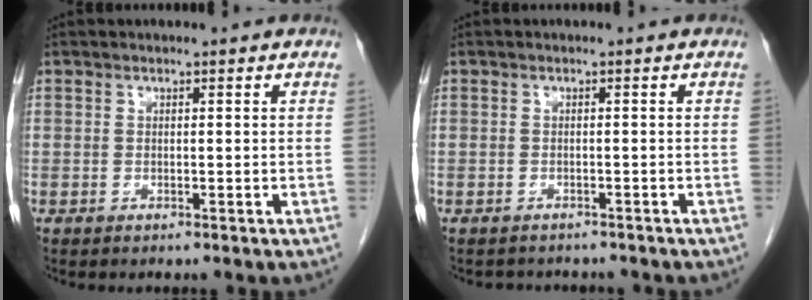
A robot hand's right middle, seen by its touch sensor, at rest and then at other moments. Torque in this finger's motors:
{"motor_torque": [-0.33, -0.22, -0.06, -0.01]}